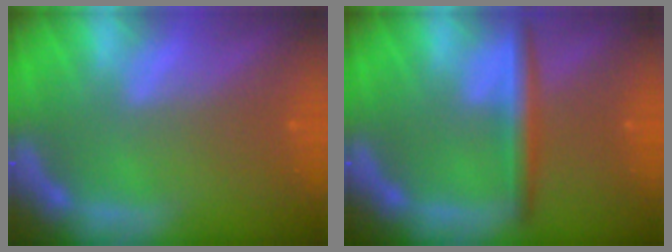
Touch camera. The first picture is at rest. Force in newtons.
{"total": 3.5}